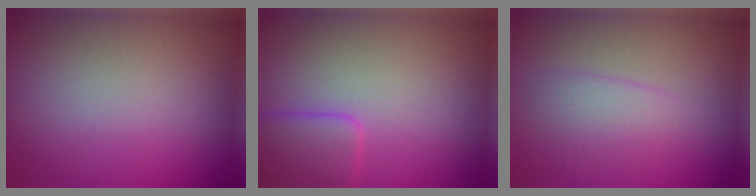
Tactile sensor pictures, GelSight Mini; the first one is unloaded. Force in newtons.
{"total": 3.5, "press": 3.5, "slide": 0.2}
{"total": 2.0, "press": 2.0, "slide": 0.1}